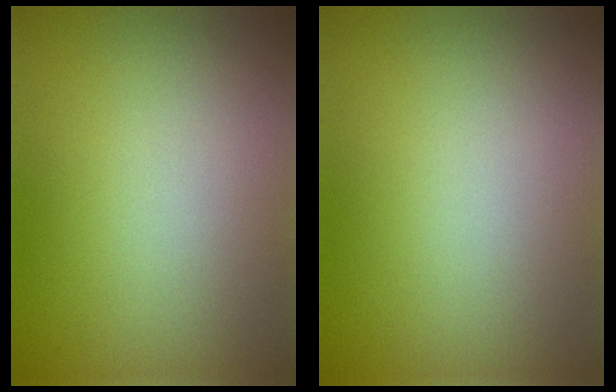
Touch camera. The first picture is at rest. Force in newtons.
{"total": 0.0}